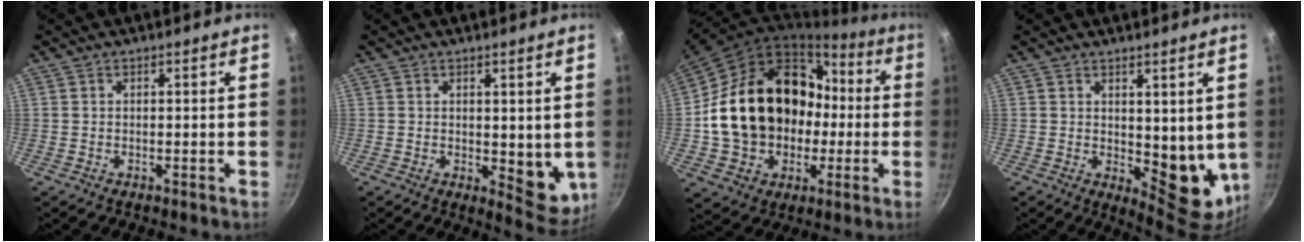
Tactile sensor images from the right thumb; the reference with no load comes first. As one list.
[{"total": 7.1, "force": [0.5, 3.7, 6.1], "torque": [-0.058, -0.019, 0.015]}, {"total": 25.1, "force": [-0.4, 19.6, 15.7], "torque": [-0.255, 0.061, 0.016]}, {"total": 10.2, "force": [2.1, 5.4, 8.4], "torque": [-0.083, -0.031, 0.043]}]